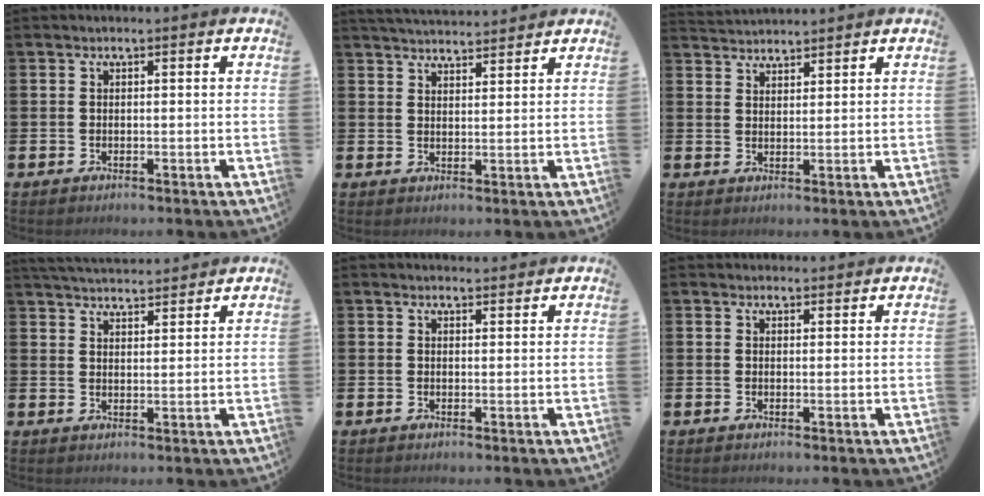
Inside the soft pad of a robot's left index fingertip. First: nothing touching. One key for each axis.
{"total": 4.0, "fx": 4.0, "fy": 0.4, "fz": 0.1, "tx": -0.003, "ty": -0.022, "tz": 0.072}
{"total": 2.9, "fx": 2.9, "fy": 0.3, "fz": -0.3, "tx": 0.006, "ty": -0.015, "tz": 0.053}
{"total": 4.3, "fx": 4.3, "fy": 0.4, "fz": 0.2, "tx": -0.007, "ty": -0.023, "tz": 0.077}
{"total": 1.5, "fx": 1.4, "fy": 0.3, "fz": 0.0, "tx": 0.013, "ty": -0.008, "tz": 0.023}
{"total": 1.3, "fx": 1.2, "fy": 0.4, "fz": 0.0, "tx": 0.009, "ty": -0.001, "tz": 0.021}